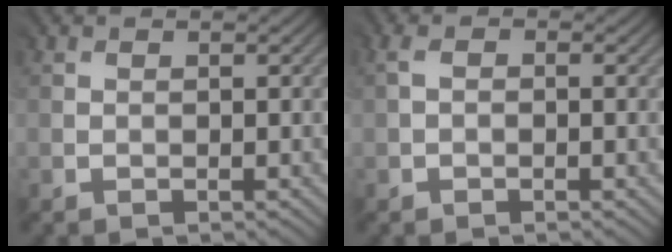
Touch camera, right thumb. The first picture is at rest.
{"total": 1.2, "force": [-0.1, 0.9, 0.8], "torque": [-0.019, 0.001, -0.005]}